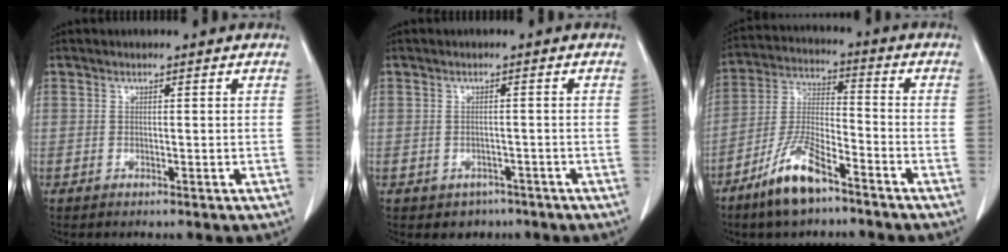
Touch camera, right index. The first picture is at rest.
{"total": 2.7, "force": [-1.8, 2.1, 0.4], "torque": [-0.005, 0.008, -0.018]}
{"total": 10.7, "force": [-7.2, 2.8, 7.5], "torque": [-0.159, -0.010, -0.138]}